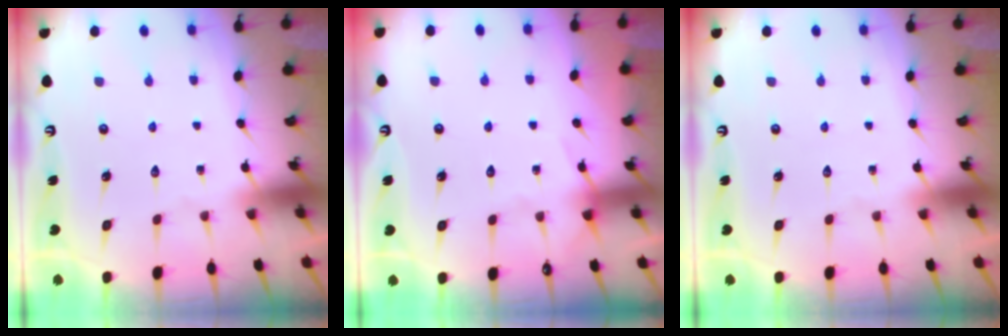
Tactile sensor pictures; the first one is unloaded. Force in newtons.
{"total": 4.3, "press": 4.3, "slide": 0.6}
{"total": 0.0}